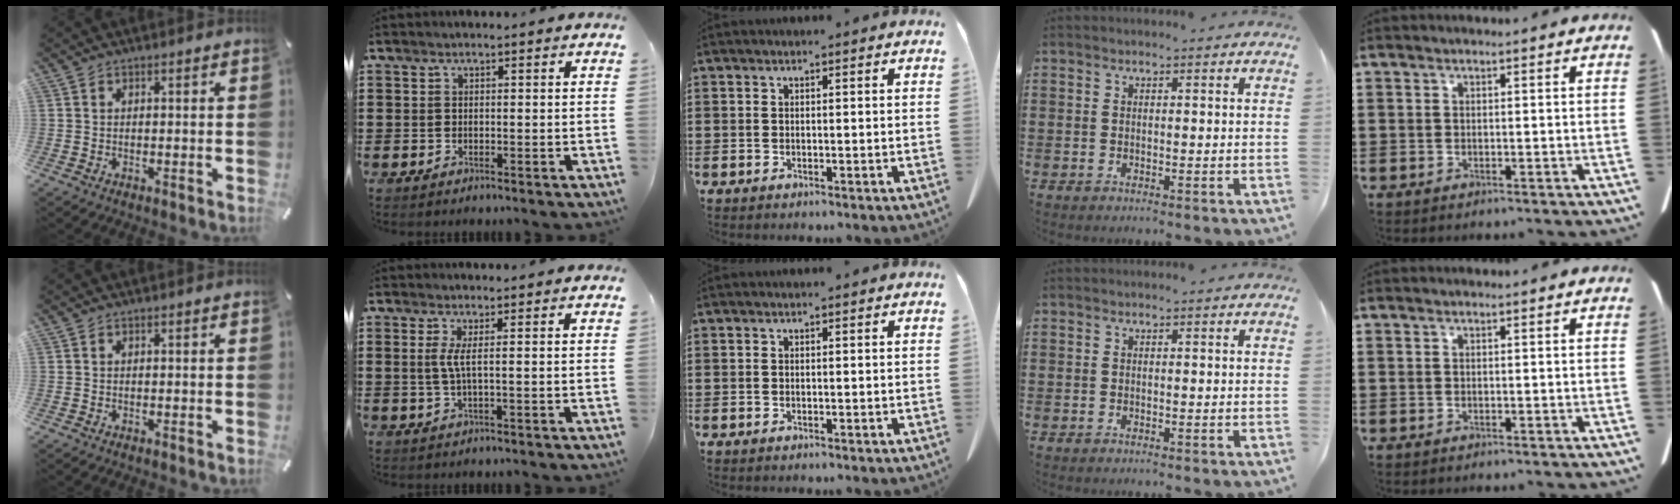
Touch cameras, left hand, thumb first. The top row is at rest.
{"index": {"total": 2.6, "force": [0.2, -0.4, 2.6], "torque": [-0.058, -0.010, 0.001]}}